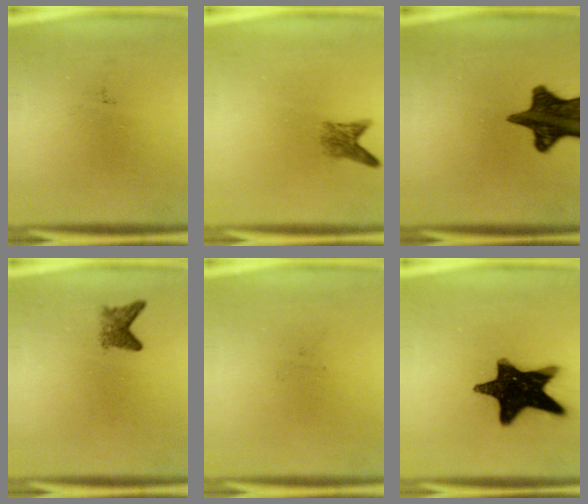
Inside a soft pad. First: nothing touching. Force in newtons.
{"total": 2.3}
{"total": 14.0}
{"total": 2.3}
{"total": 0.0}
{"total": 17.9}